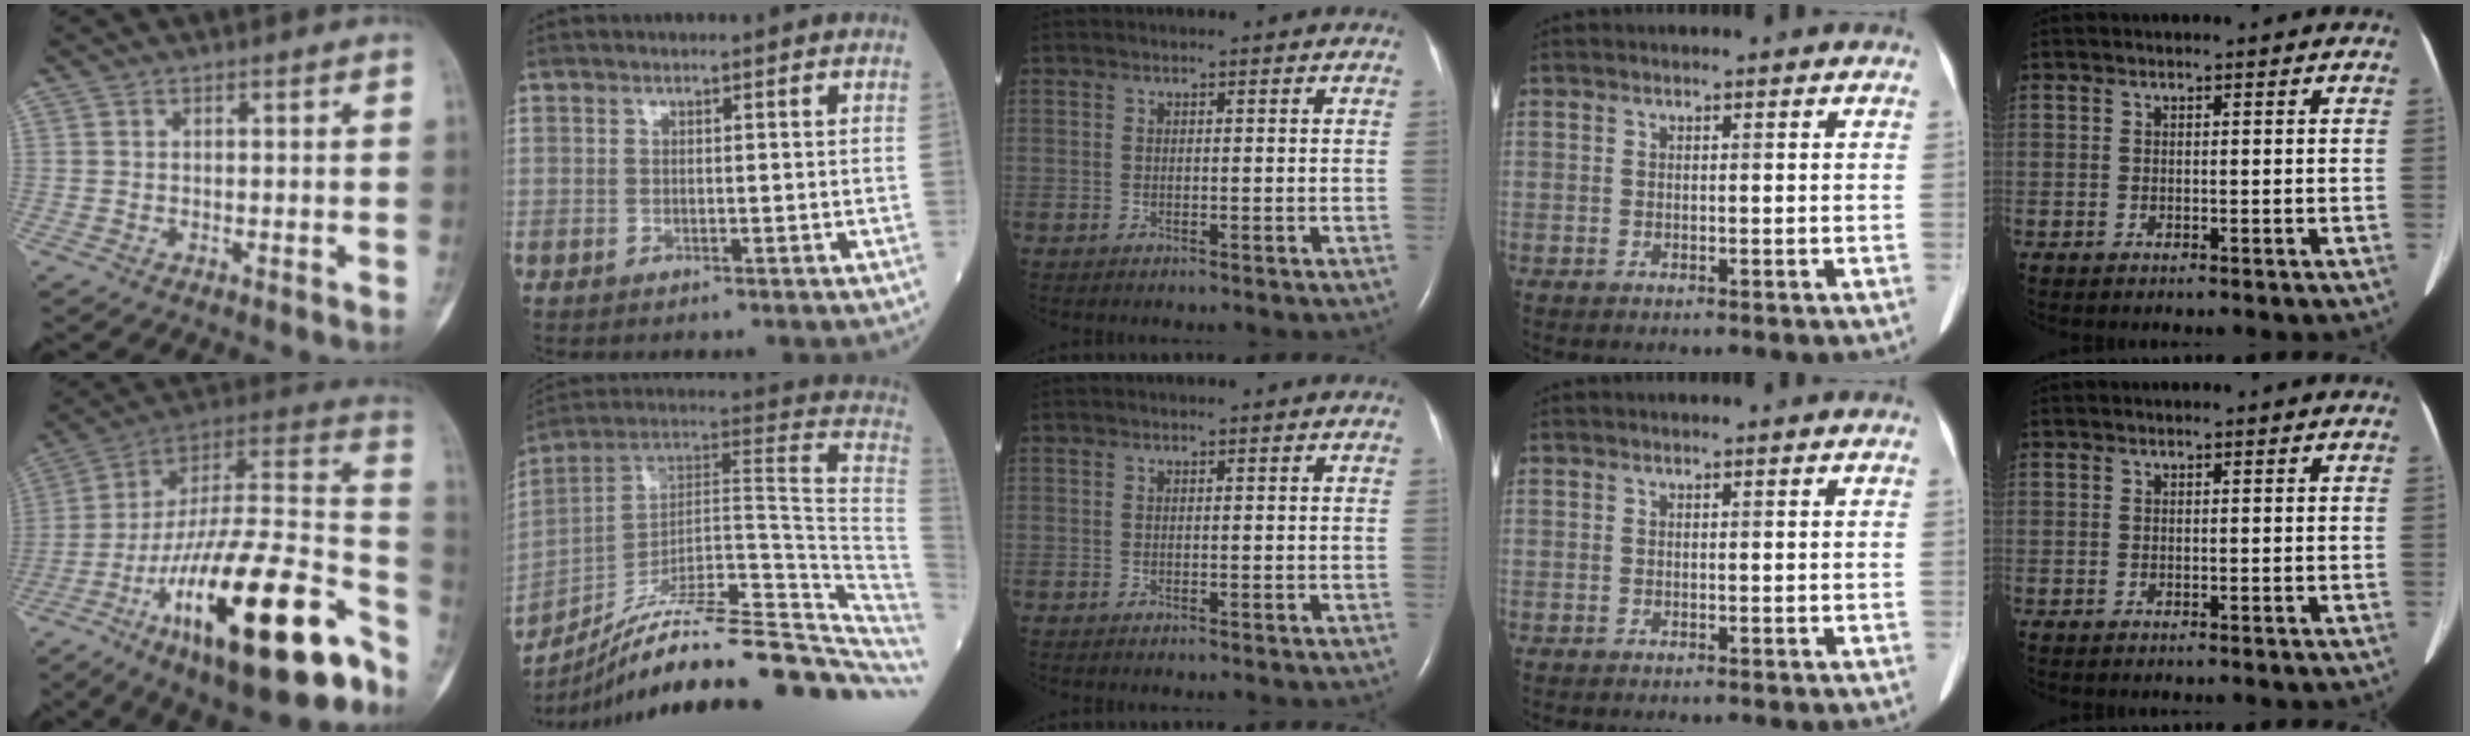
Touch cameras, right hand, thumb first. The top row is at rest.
{"thumb": {"total": 33.7, "force": [-16.5, 10.5, 27.4], "torque": [-0.381, 0.073, -0.265]}, "index": {"total": 27.5, "force": [-21.1, 4.8, 17.0], "torque": [-0.156, 0.038, -0.315]}}